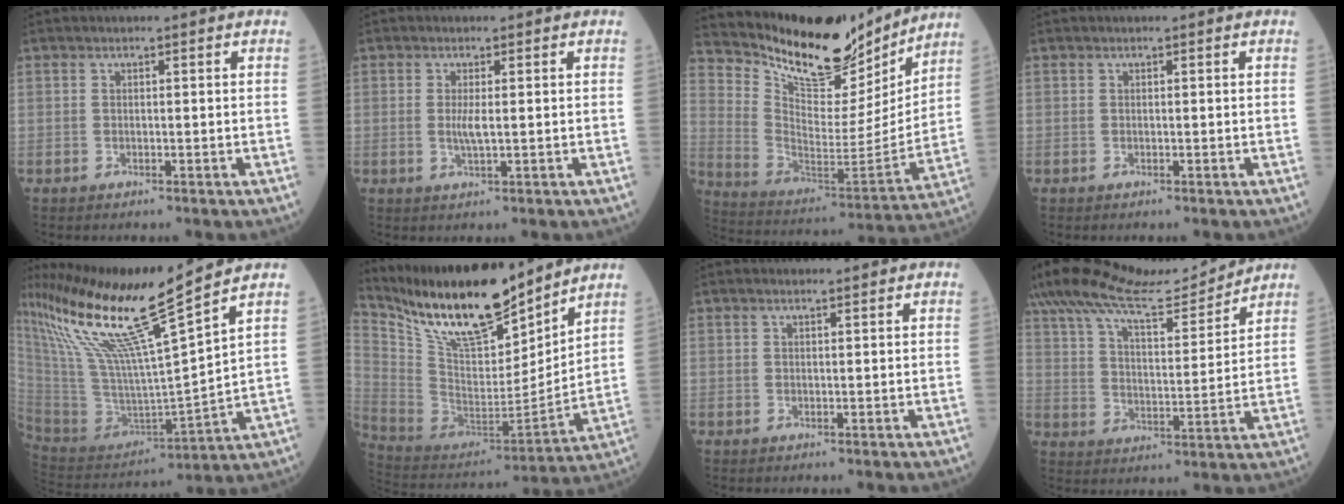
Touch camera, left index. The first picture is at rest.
{"total": 2.0, "force": [-0.1, 0.3, 2.0], "torque": [-0.048, -0.008, 0.001]}
{"total": 18.8, "force": [17.0, 5.1, 6.3], "torque": [-0.121, -0.041, 0.275]}
{"total": 0.0}
{"total": 19.5, "force": [13.6, -2.0, 13.9], "torque": [-0.258, -0.020, 0.255]}
{"total": 19.9, "force": [16.4, 4.2, 10.5], "torque": [-0.197, -0.013, 0.305]}
{"total": 0.6, "force": [0.6, 0.0, 0.2], "torque": [-0.010, 0.002, 0.013]}
{"total": 15.2, "force": [14.2, 0.9, 5.3], "torque": [-0.111, 0.010, 0.238]}